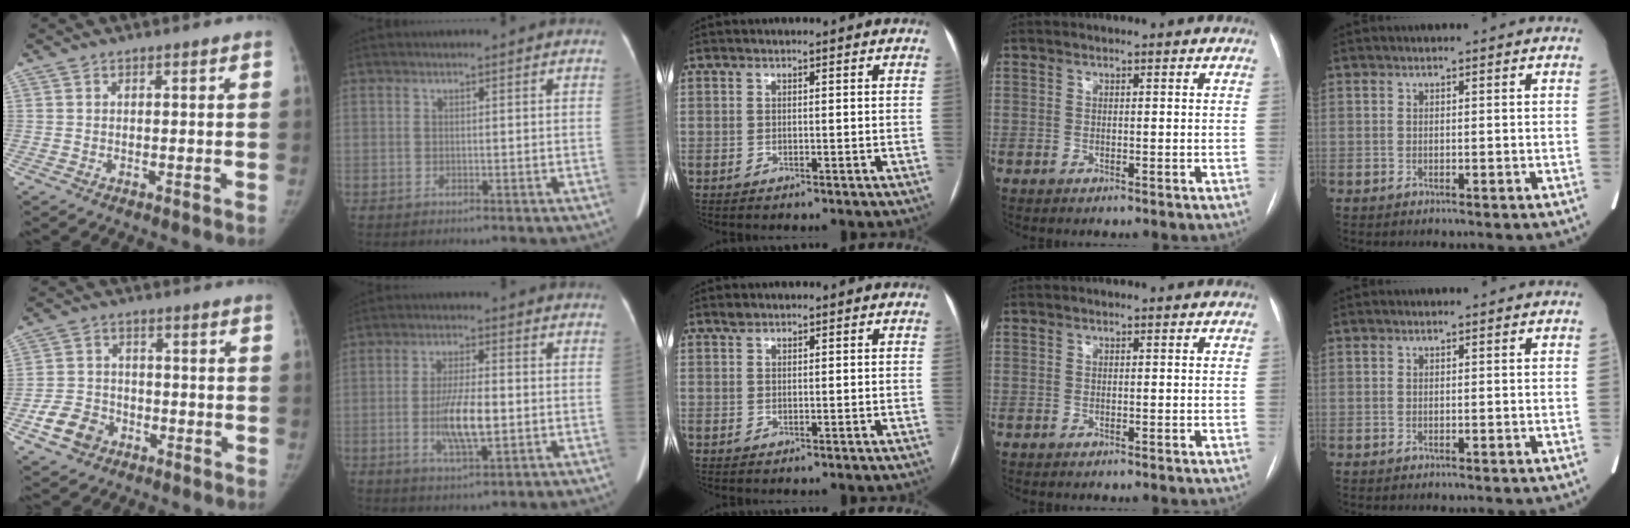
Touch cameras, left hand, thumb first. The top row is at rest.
{"thumb": {"total": 7.6, "force": [-3.7, 5.9, 3.0], "torque": [-0.041, 0.024, -0.065]}, "index": {"total": 7.5, "force": [-1.4, 1.7, 7.2], "torque": [-0.140, -0.004, -0.024]}, "middle": {"total": 0.7, "force": [0.7, 0.2, 0.1], "torque": [-0.007, 0.003, 0.014]}}